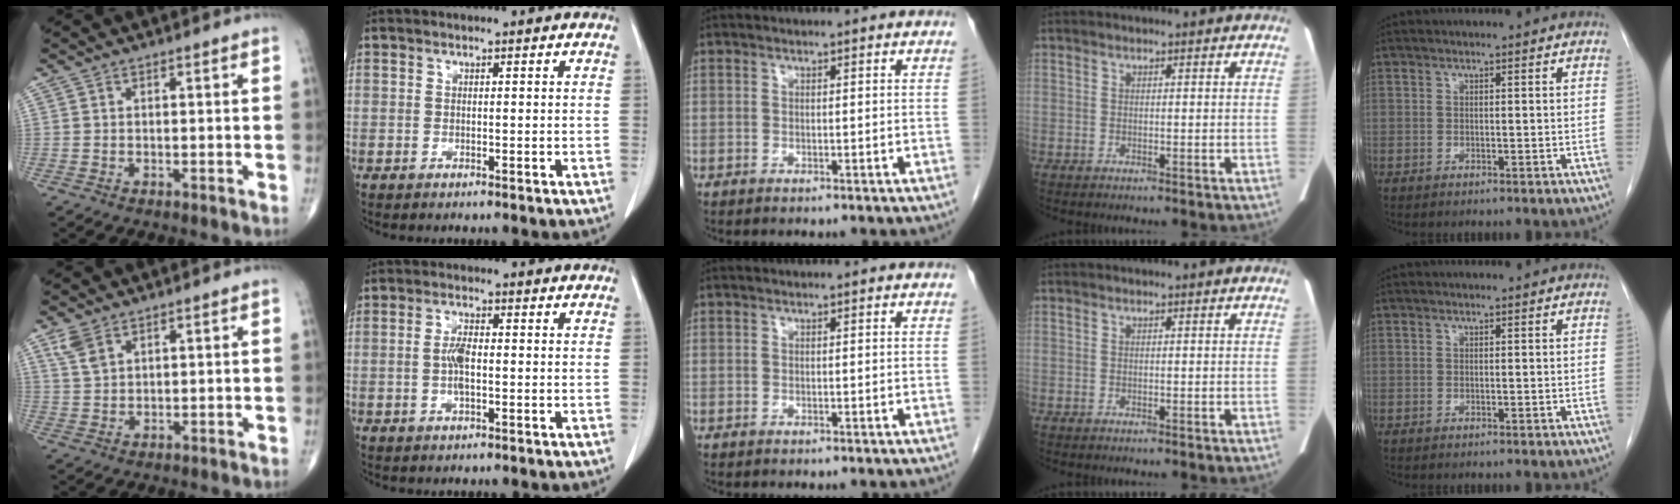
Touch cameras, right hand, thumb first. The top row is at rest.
{"thumb": {"total": 3.7, "force": [2.5, 1.8, 2.1], "torque": [-0.045, -0.002, 0.060]}, "index": {"total": 3.4, "force": [-0.3, 1.0, 3.2], "torque": [-0.070, 0.003, -0.006]}}